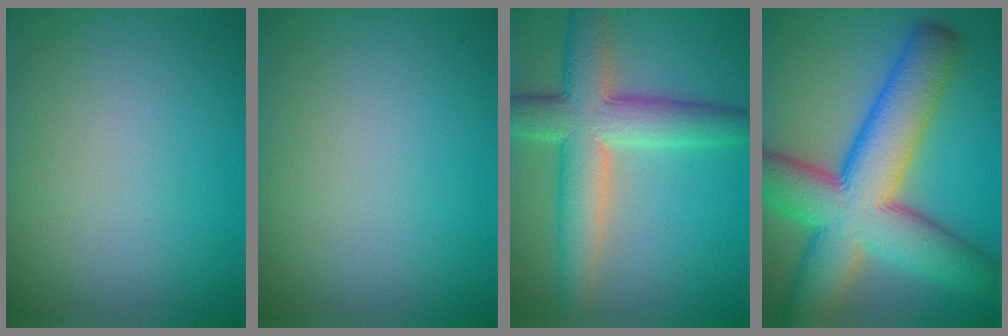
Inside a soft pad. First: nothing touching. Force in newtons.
{"total": 0.0}
{"total": 7.5, "press": 7.5, "slide": 0.2}
{"total": 13.2, "press": 13.2, "slide": 0.5}